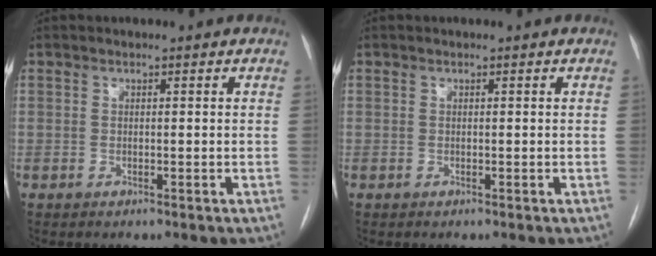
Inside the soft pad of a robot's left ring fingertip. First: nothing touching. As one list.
[{"total": 0.0}]